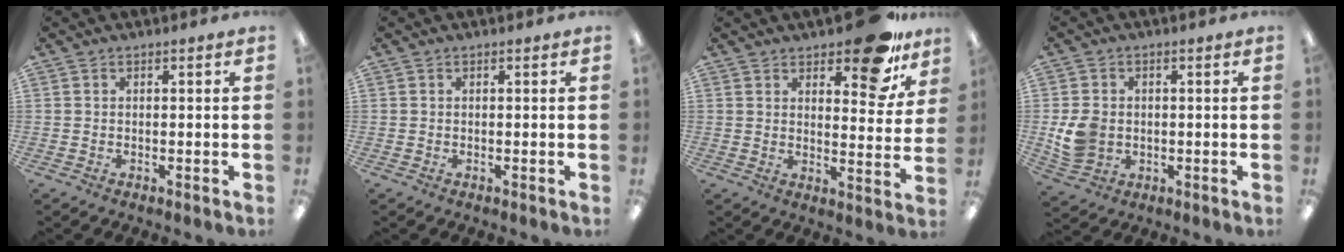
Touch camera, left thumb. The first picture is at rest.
{"total": 0.0}
{"total": 13.0, "force": [9.2, 5.1, 7.7], "torque": [-0.093, -0.056, 0.156]}
{"total": 7.4, "force": [-0.5, 6.3, 3.9], "torque": [-0.075, 0.008, -0.006]}